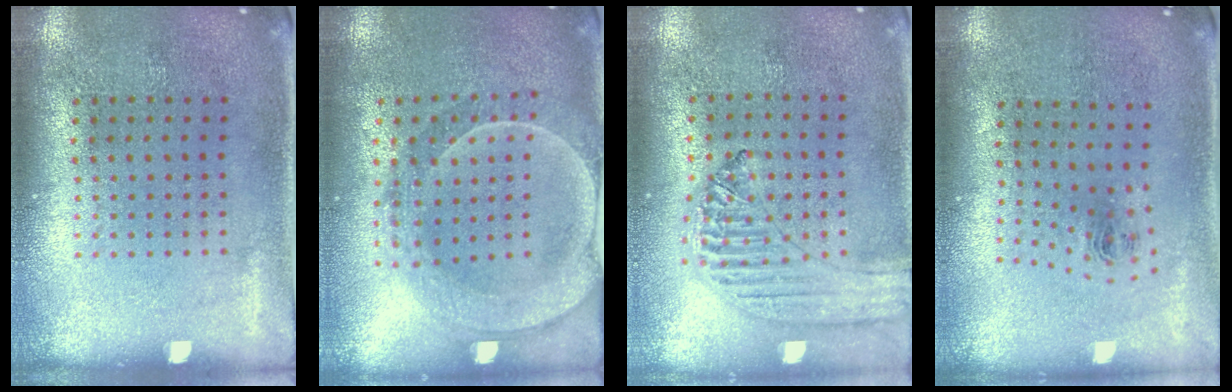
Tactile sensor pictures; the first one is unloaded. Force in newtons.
{"total": 2.2, "press": 2.1, "slide": 0.9}
{"total": 1.2, "press": 1.2, "slide": 0.1}
{"total": 0.9, "press": 0.4, "slide": 0.8}